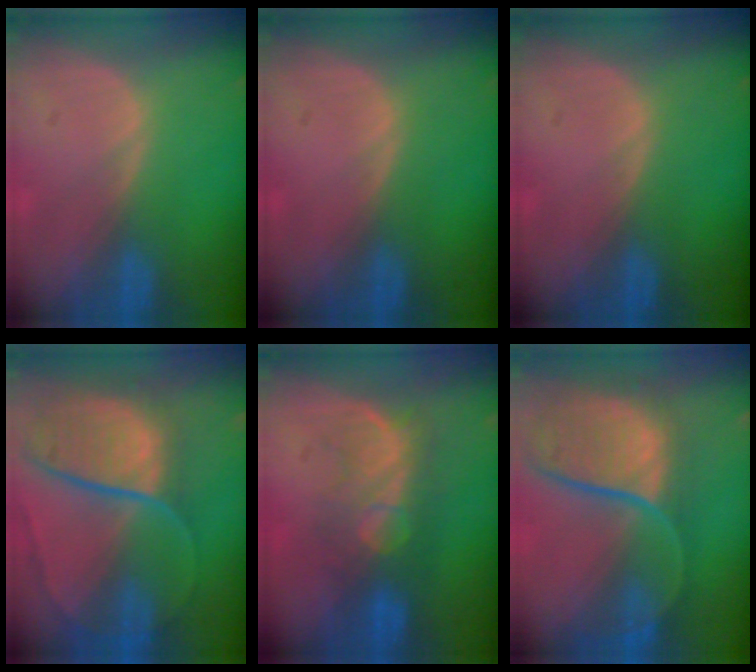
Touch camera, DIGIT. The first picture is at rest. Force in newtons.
{"total": 0.0}
{"total": 0.0}
{"total": 10.9, "press": 9.0, "slide": 6.1}
{"total": 7.7, "press": 7.4, "slide": 2.0}
{"total": 12.1, "press": 9.9, "slide": 7.0}